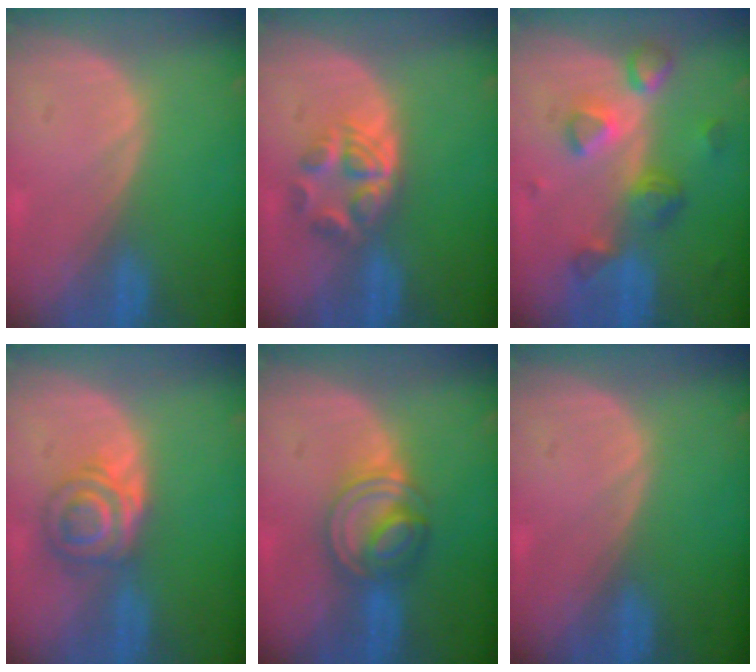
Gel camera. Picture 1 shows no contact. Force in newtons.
{"total": 6.1, "press": 5.0, "slide": 3.4}
{"total": 7.7, "press": 6.7, "slide": 3.7}
{"total": 6.0, "press": 5.6, "slide": 2.2}
{"total": 6.8, "press": 6.2, "slide": 2.6}
{"total": 0.0}